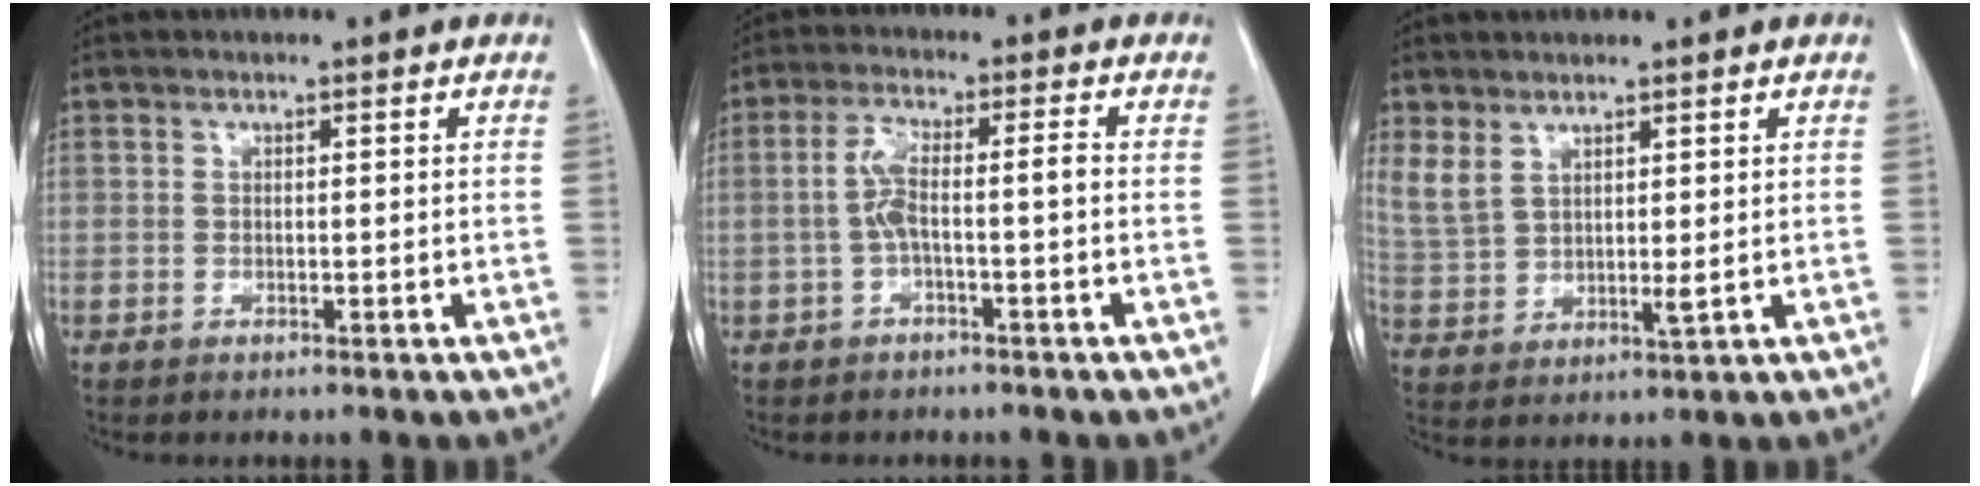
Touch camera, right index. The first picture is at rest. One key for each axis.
{"total": 4.9, "fx": -0.8, "fy": 0.8, "fz": 4.7, "tx": -0.098, "ty": 0.020, "tz": -0.014}
{"total": 6.0, "fx": 3.5, "fy": 2.3, "fz": 4.3, "tx": -0.100, "ty": -0.004, "tz": 0.079}